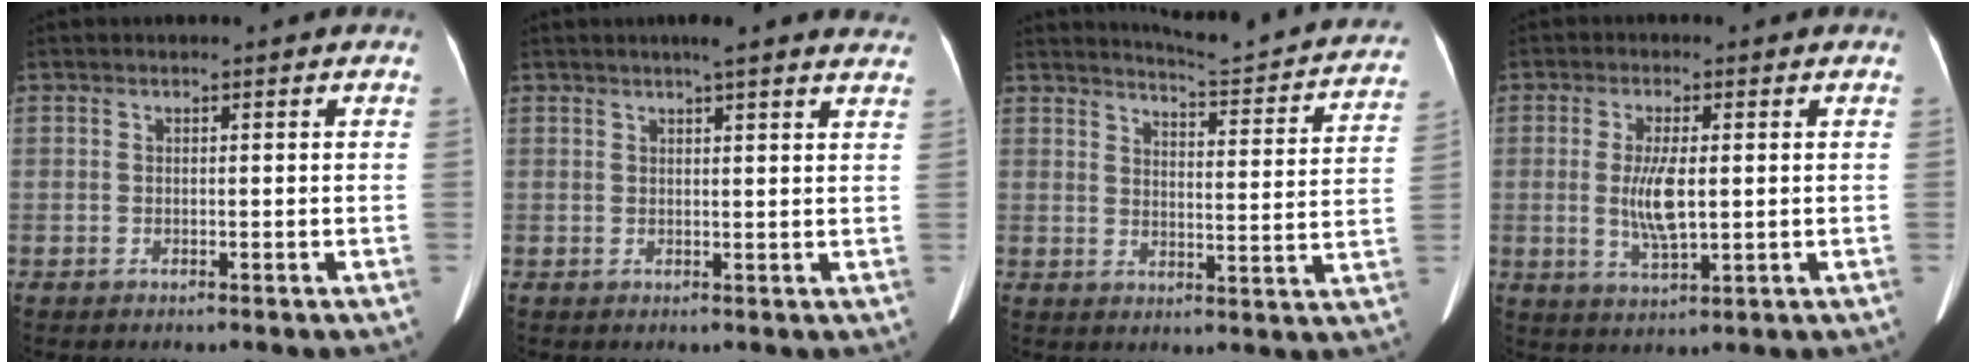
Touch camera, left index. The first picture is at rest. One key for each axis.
{"total": 9.9, "fx": 8.6, "fy": 0.9, "fz": 4.9, "tx": -0.051, "ty": 0.007, "tz": 0.084}
{"total": 16.8, "fx": 16.0, "fy": 0.9, "fz": 4.8, "tx": -0.065, "ty": -0.062, "tz": 0.183}
{"total": 6.0, "fx": 0.2, "fy": 1.5, "fz": 5.8, "tx": -0.119, "ty": -0.007, "tz": 0.007}